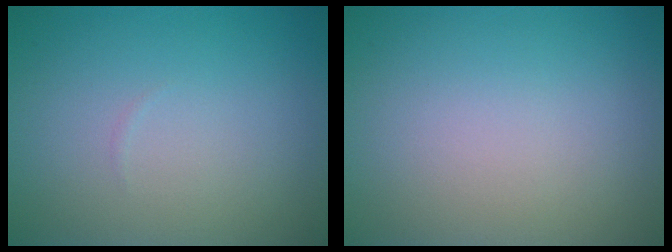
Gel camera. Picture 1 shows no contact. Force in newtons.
{"total": 0.0}